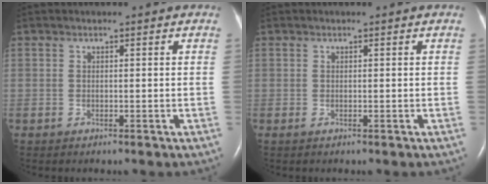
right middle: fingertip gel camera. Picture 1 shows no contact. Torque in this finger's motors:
{"motor_torque": [-0.05, -0.03, -0.02, -0.06]}